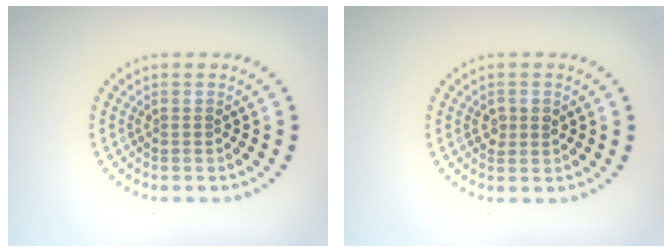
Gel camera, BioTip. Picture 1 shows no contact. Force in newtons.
{"total": 1.4, "press": 1.4, "slide": 0.2}